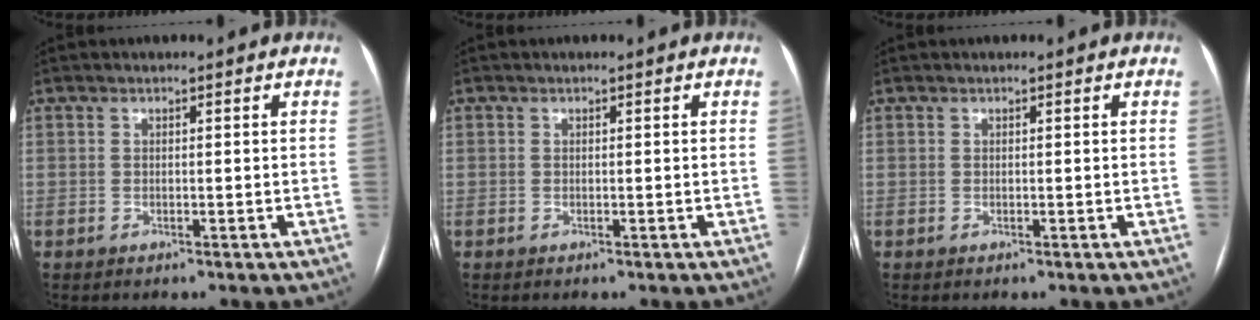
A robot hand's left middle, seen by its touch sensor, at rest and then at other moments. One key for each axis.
{"total": 0.0}
{"total": 0.0}